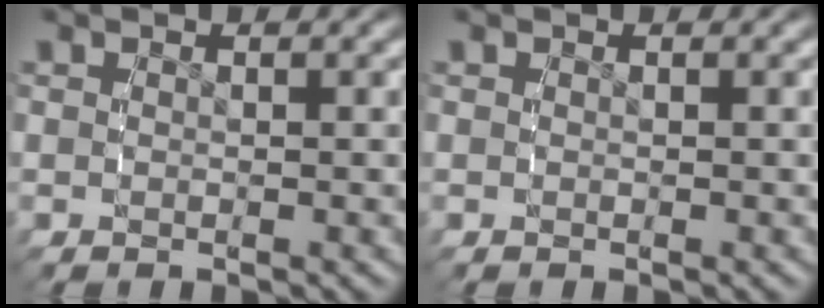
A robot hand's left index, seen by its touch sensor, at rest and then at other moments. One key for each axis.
{"total": 0.0}